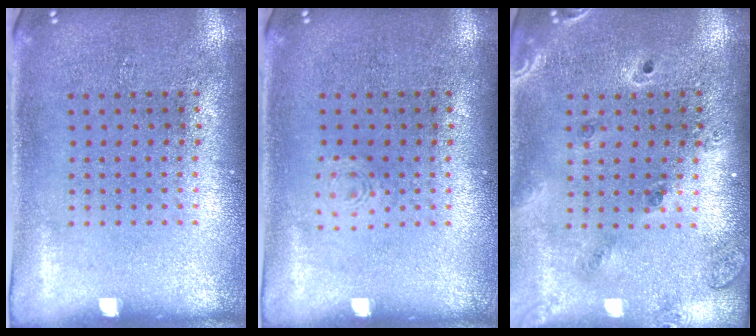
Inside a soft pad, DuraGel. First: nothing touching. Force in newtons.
{"total": 0.5, "press": 0.5, "slide": 0.2}
{"total": 1.4, "press": 1.3, "slide": 0.4}